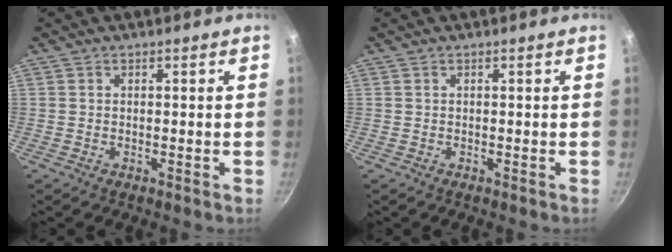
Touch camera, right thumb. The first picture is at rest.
{"total": 0.0}